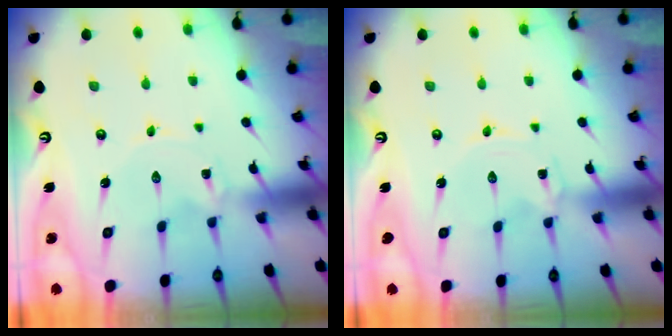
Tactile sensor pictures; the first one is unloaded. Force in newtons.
{"total": 0.0}